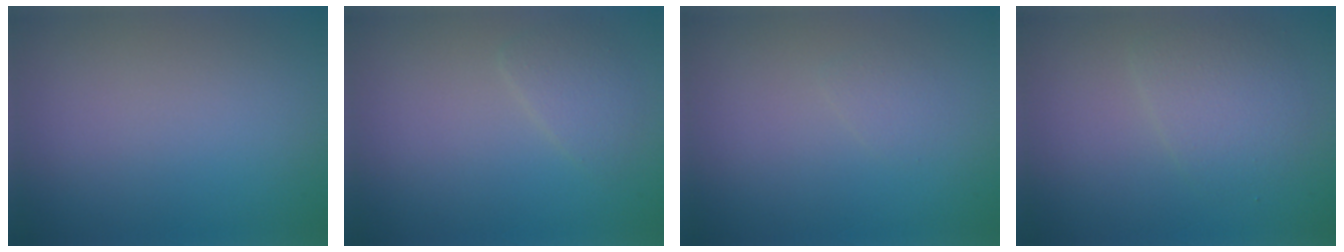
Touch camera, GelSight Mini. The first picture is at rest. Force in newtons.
{"total": 1.7, "press": 1.7, "slide": 0.1}
{"total": 0.8, "press": 0.8, "slide": 0.1}
{"total": 2.8, "press": 2.8, "slide": 0.1}